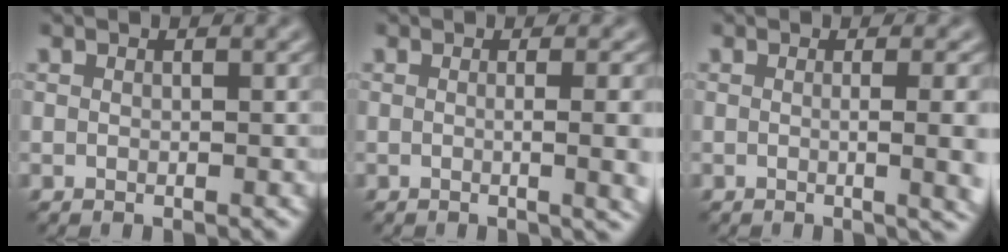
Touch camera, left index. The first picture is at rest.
{"total": 5.3, "force": [-0.2, 2.2, 4.8], "torque": [-0.032, 0.002, -0.004]}
{"total": 6.1, "force": [-0.2, 2.5, 5.5], "torque": [-0.034, 0.002, -0.004]}